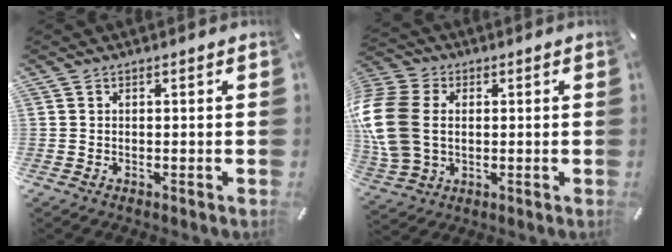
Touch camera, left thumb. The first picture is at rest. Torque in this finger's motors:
{"motor_torque": [2.18, 2.83, 2.77, 0.00, 1.06]}